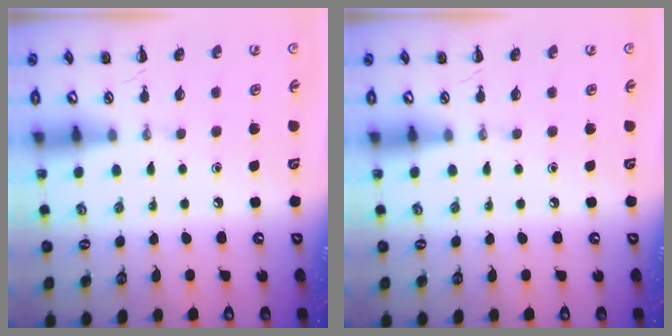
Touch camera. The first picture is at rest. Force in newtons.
{"total": 0.0}